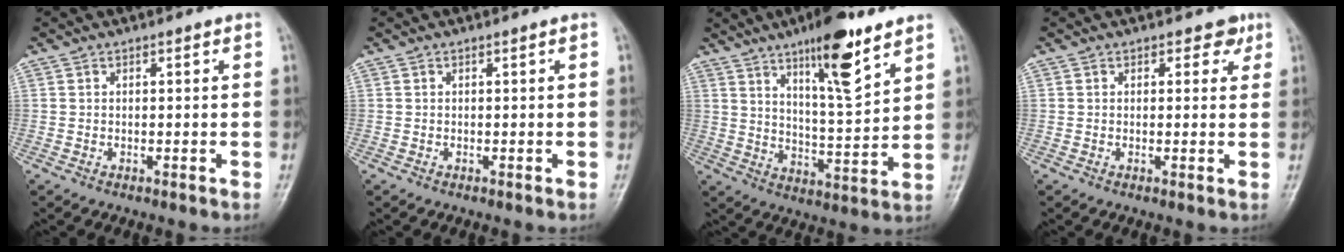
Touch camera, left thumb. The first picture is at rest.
{"total": 0.0}
{"total": 16.5, "force": [10.4, 3.6, 12.4], "torque": [-0.185, -0.062, 0.180]}
{"total": 2.3, "force": [1.4, 1.7, 0.8], "torque": [0.013, -0.004, 0.011]}